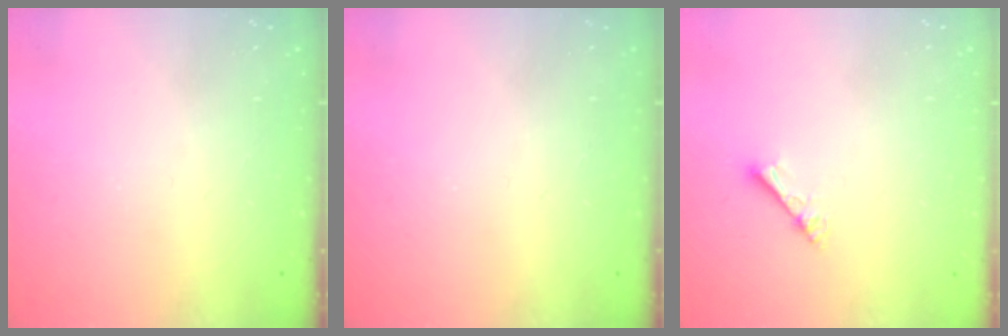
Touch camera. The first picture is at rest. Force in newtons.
{"total": 0.0}
{"total": 2.3, "press": 2.3, "slide": 0.3}